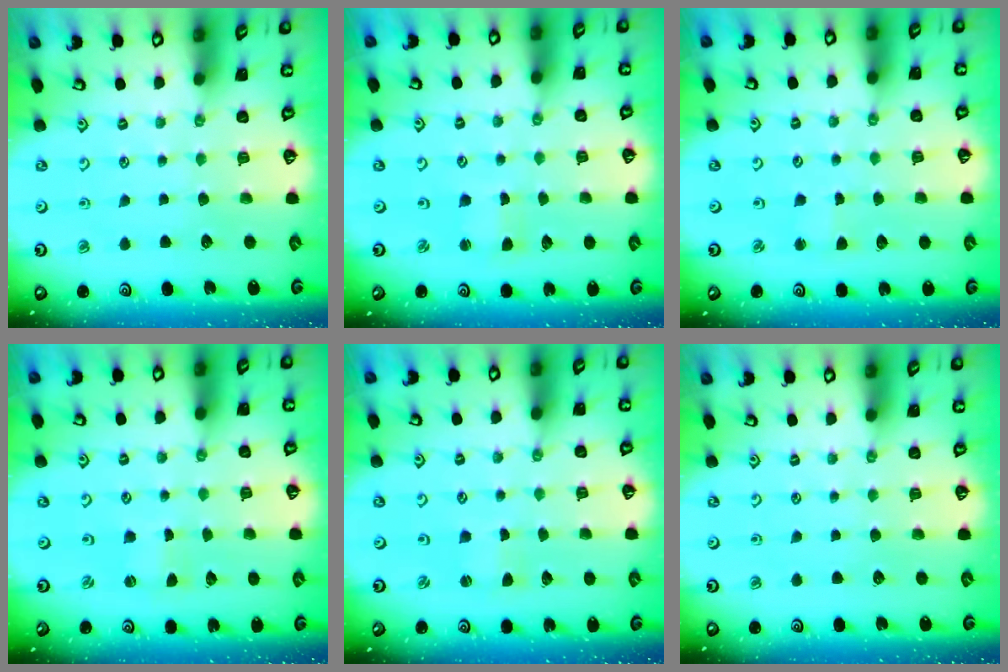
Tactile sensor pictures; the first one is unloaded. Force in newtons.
{"total": 2.2, "press": 2.2, "slide": 0.2}
{"total": 1.7, "press": 1.7, "slide": 0.1}
{"total": 0.0}
{"total": 1.5, "press": 1.4, "slide": 0.3}
{"total": 0.0}